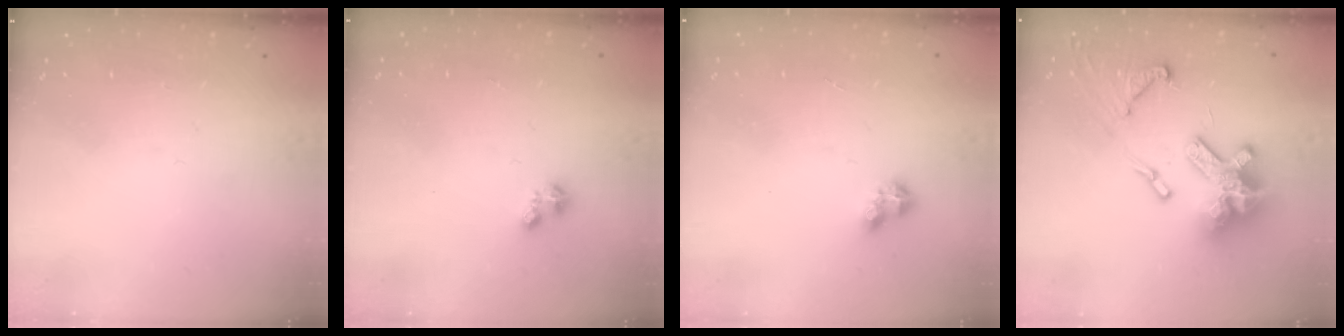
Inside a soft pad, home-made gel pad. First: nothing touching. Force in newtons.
{"total": 1.1, "press": 1.1, "slide": 0.3}
{"total": 3.4, "press": 3.4, "slide": 0.5}
{"total": 18.9, "press": 18.8, "slide": 1.2}